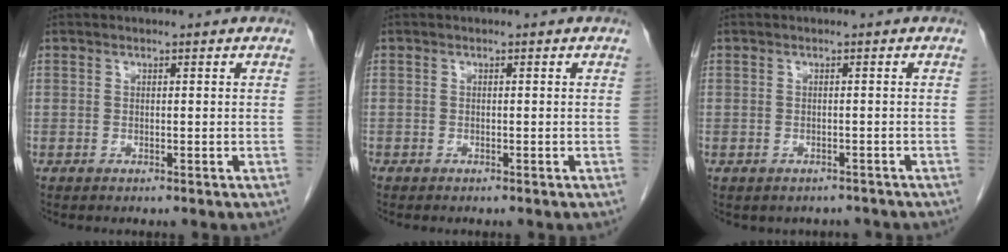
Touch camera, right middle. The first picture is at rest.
{"total": 0.0}
{"total": 2.9, "force": [-2.4, 1.6, 0.2], "torque": [-0.005, 0.007, -0.030]}